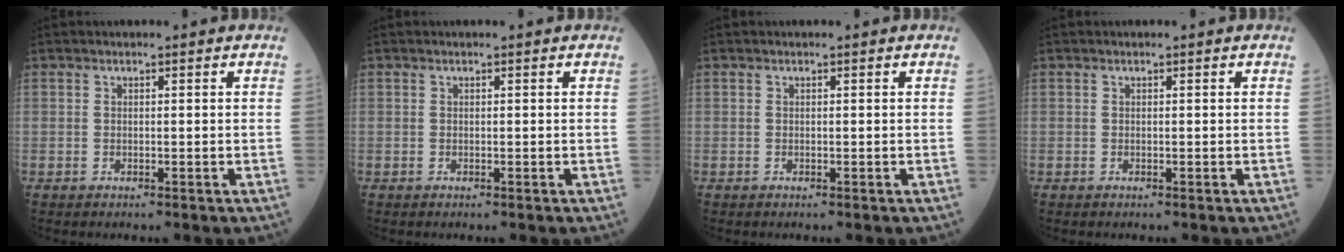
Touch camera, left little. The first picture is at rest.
{"total": 0.0}
{"total": 0.0}
{"total": 0.0}